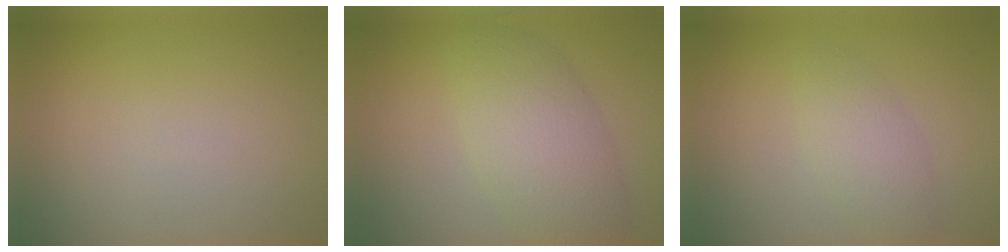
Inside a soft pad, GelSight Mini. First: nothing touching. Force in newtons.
{"total": 5.4, "press": 5.4, "slide": 0.2}
{"total": 2.4, "press": 2.4, "slide": 0.1}